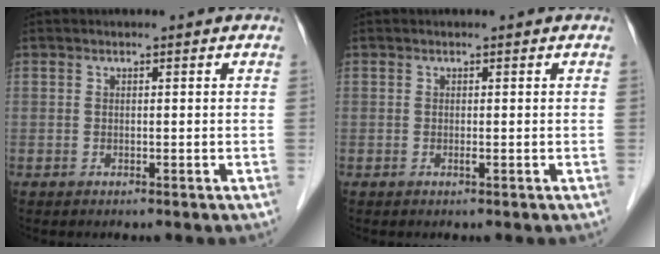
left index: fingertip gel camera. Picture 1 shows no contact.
{"total": 0.0}